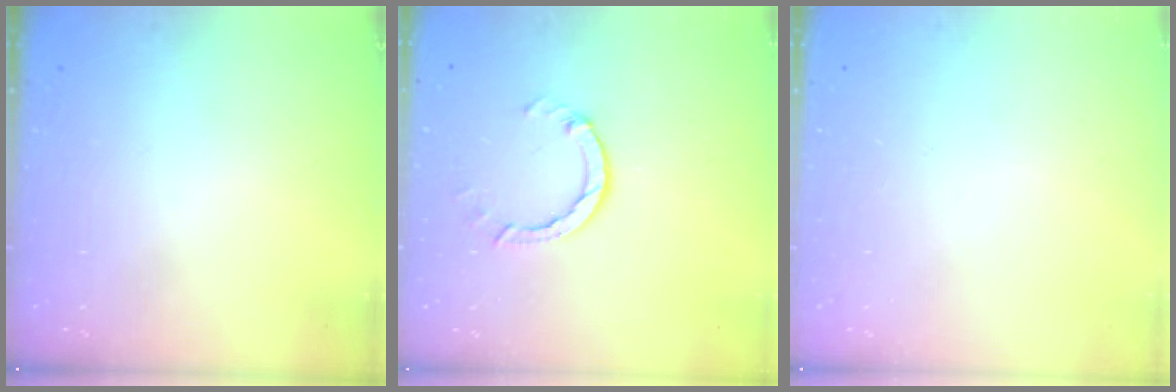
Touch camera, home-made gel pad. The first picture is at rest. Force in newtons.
{"total": 3.5, "press": 3.5, "slide": 0.4}
{"total": 0.0}